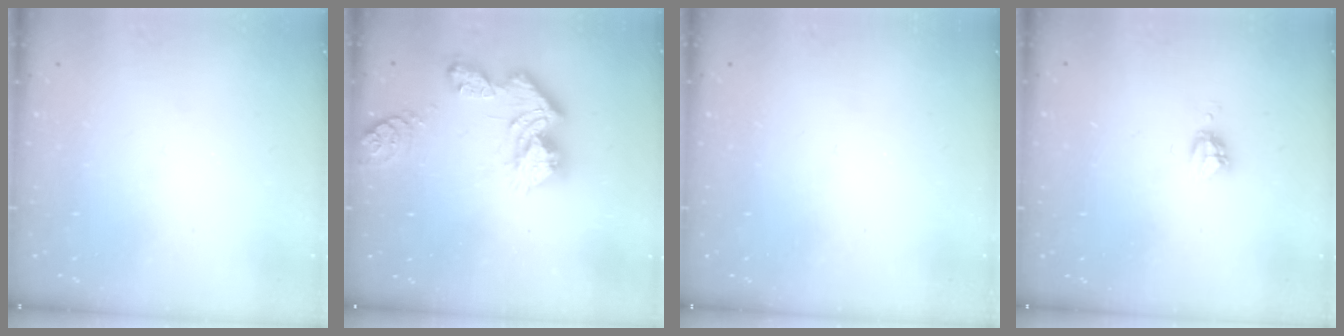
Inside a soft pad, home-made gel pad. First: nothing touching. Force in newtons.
{"total": 13.2, "press": 13.2, "slide": 1.2}
{"total": 0.0}
{"total": 3.8, "press": 3.8, "slide": 0.4}